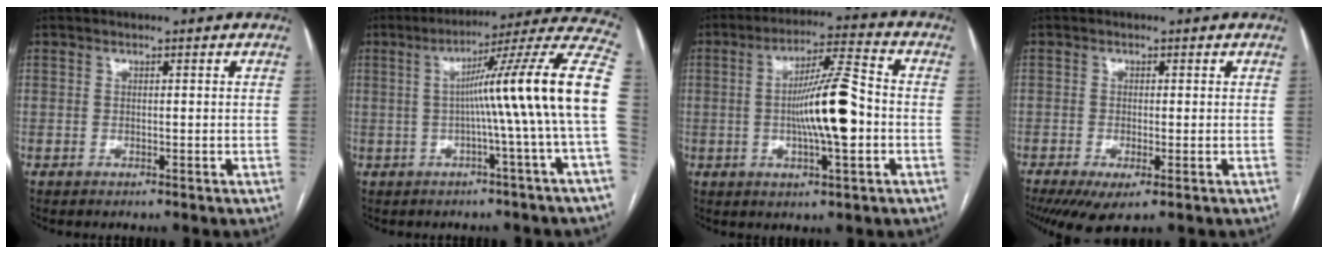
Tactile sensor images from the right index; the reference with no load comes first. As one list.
[{"total": 16.7, "force": [-0.8, -2.5, 16.5], "torque": [-0.211, 0.024, -0.020]}, {"total": 11.7, "force": [-1.3, 1.2, 11.6], "torque": [-0.201, 0.008, -0.025]}, {"total": 5.3, "force": [-2.6, 1.6, 4.3], "torque": [-0.070, -0.015, -0.041]}]